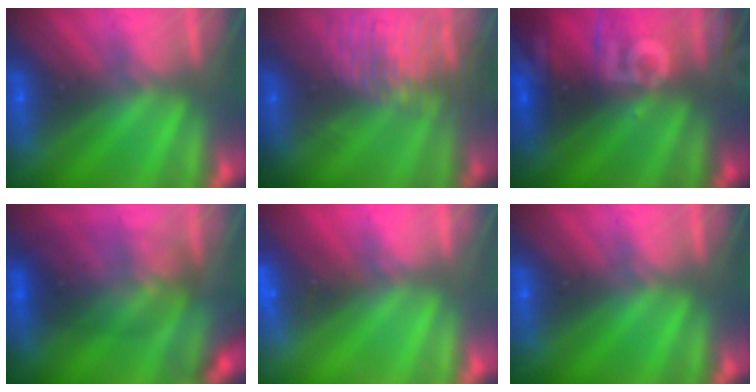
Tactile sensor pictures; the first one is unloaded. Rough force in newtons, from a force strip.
{"total": 7.1}
{"total": 2.6}
{"total": 2.6}
{"total": 2.4}
{"total": 0.0}